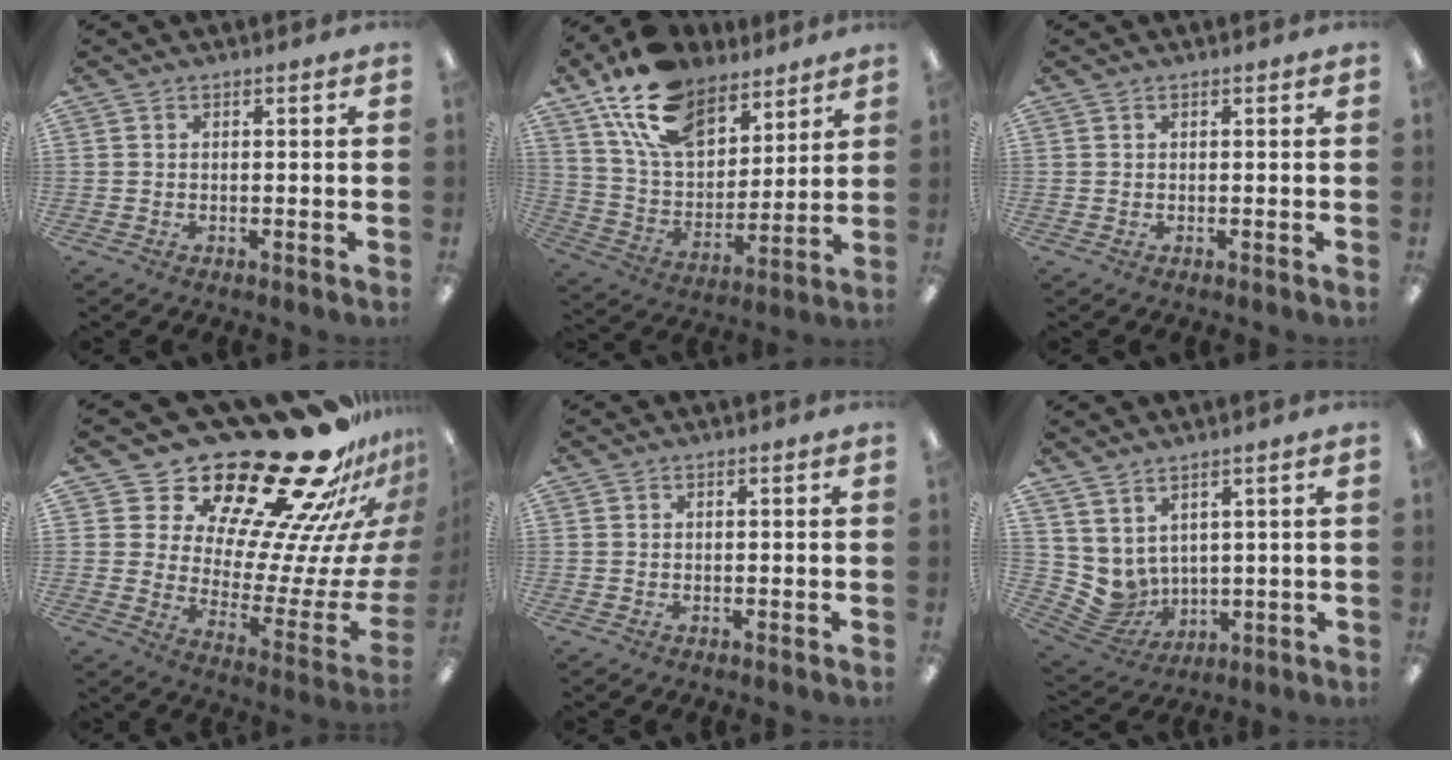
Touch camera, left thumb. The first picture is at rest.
{"total": 18.3, "force": [12.3, 10.3, 8.8], "torque": [-0.173, -0.057, 0.229]}
{"total": 0.0}
{"total": 29.7, "force": [23.3, 10.1, 15.4], "torque": [-0.211, -0.200, 0.412]}
{"total": 0.0}
{"total": 5.9, "force": [3.9, 4.3, 0.5], "torque": [-0.043, -0.035, 0.085]}